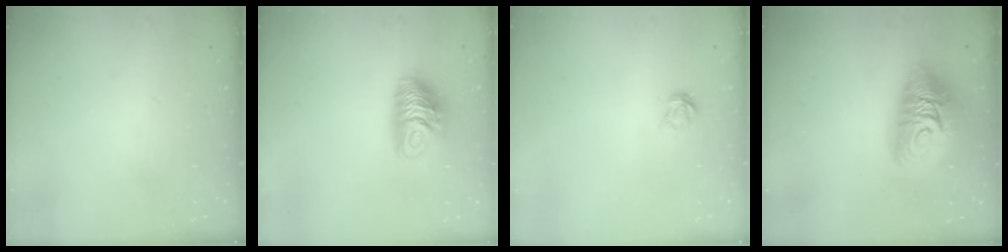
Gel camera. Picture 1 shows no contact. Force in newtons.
{"total": 10.2, "press": 10.2, "slide": 0.9}
{"total": 3.7, "press": 3.7, "slide": 0.1}
{"total": 15.5, "press": 15.4, "slide": 1.3}